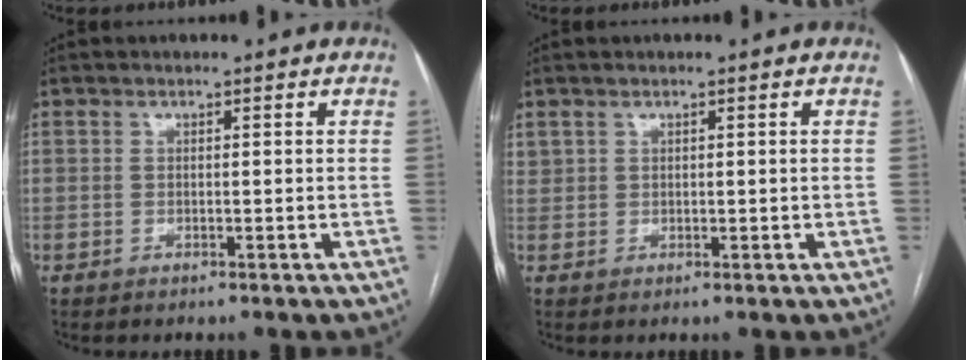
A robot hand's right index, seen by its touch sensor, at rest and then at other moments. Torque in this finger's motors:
{"motor_torque": [-0.23, 0.21, 0.02, 0.00]}